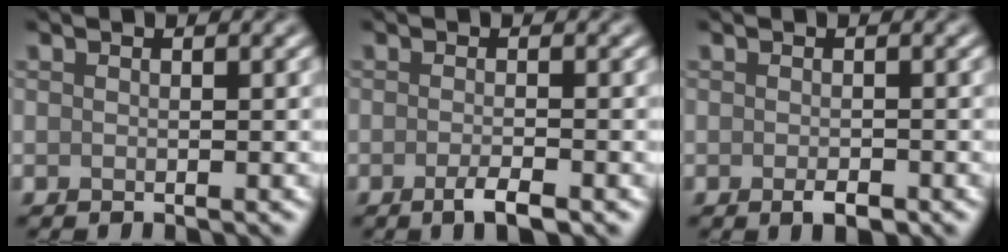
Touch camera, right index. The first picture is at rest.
{"total": 2.1, "force": [-1.2, 0.4, 1.7], "torque": [-0.025, 0.000, -0.024]}
{"total": 1.3, "force": [-0.7, 0.6, 1.0], "torque": [-0.017, -0.003, -0.010]}